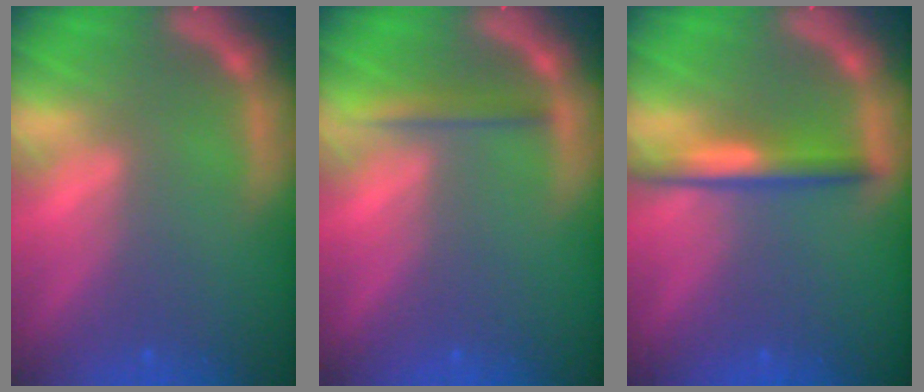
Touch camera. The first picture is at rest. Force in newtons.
{"total": 2.0}
{"total": 3.5}